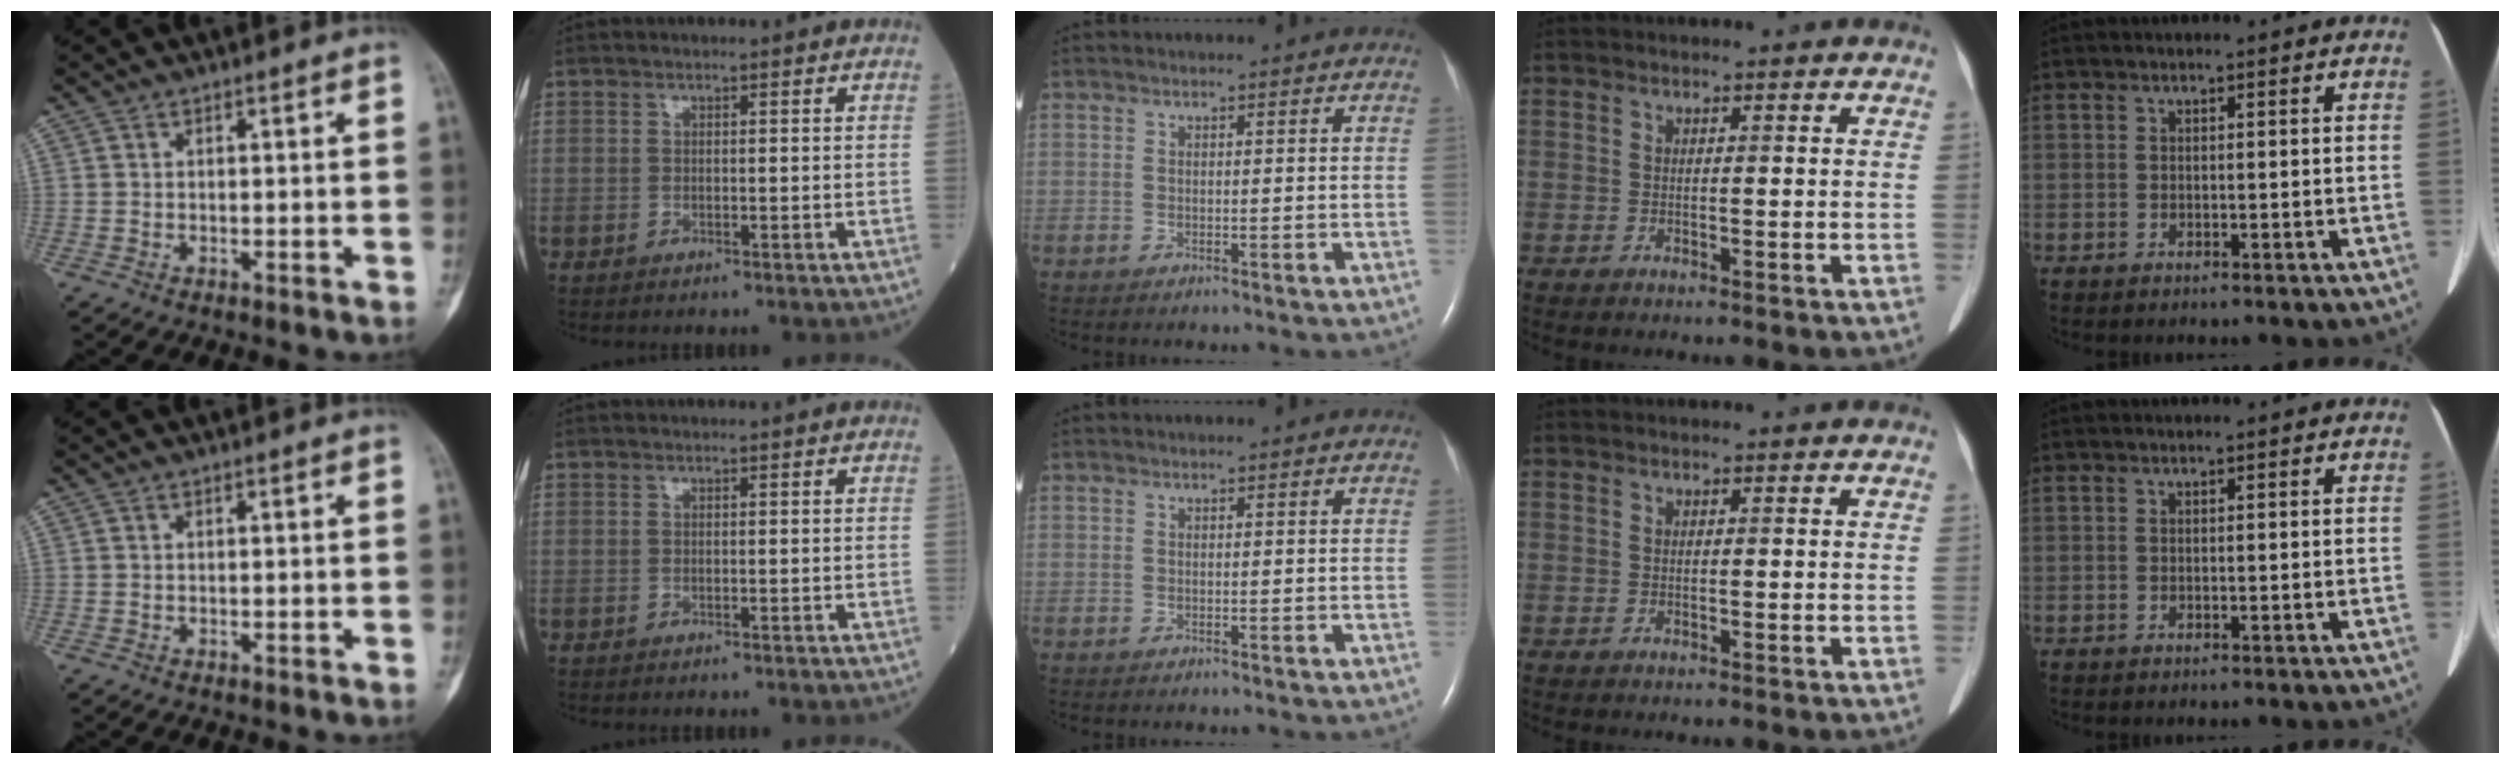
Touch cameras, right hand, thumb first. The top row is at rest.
{}